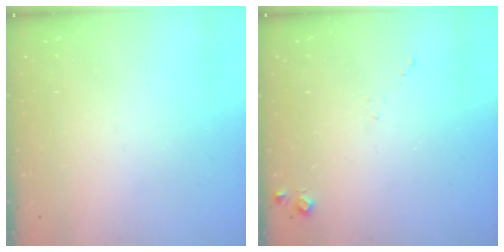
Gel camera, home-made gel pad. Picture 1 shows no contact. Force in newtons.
{"total": 5.7, "press": 5.6, "slide": 0.8}